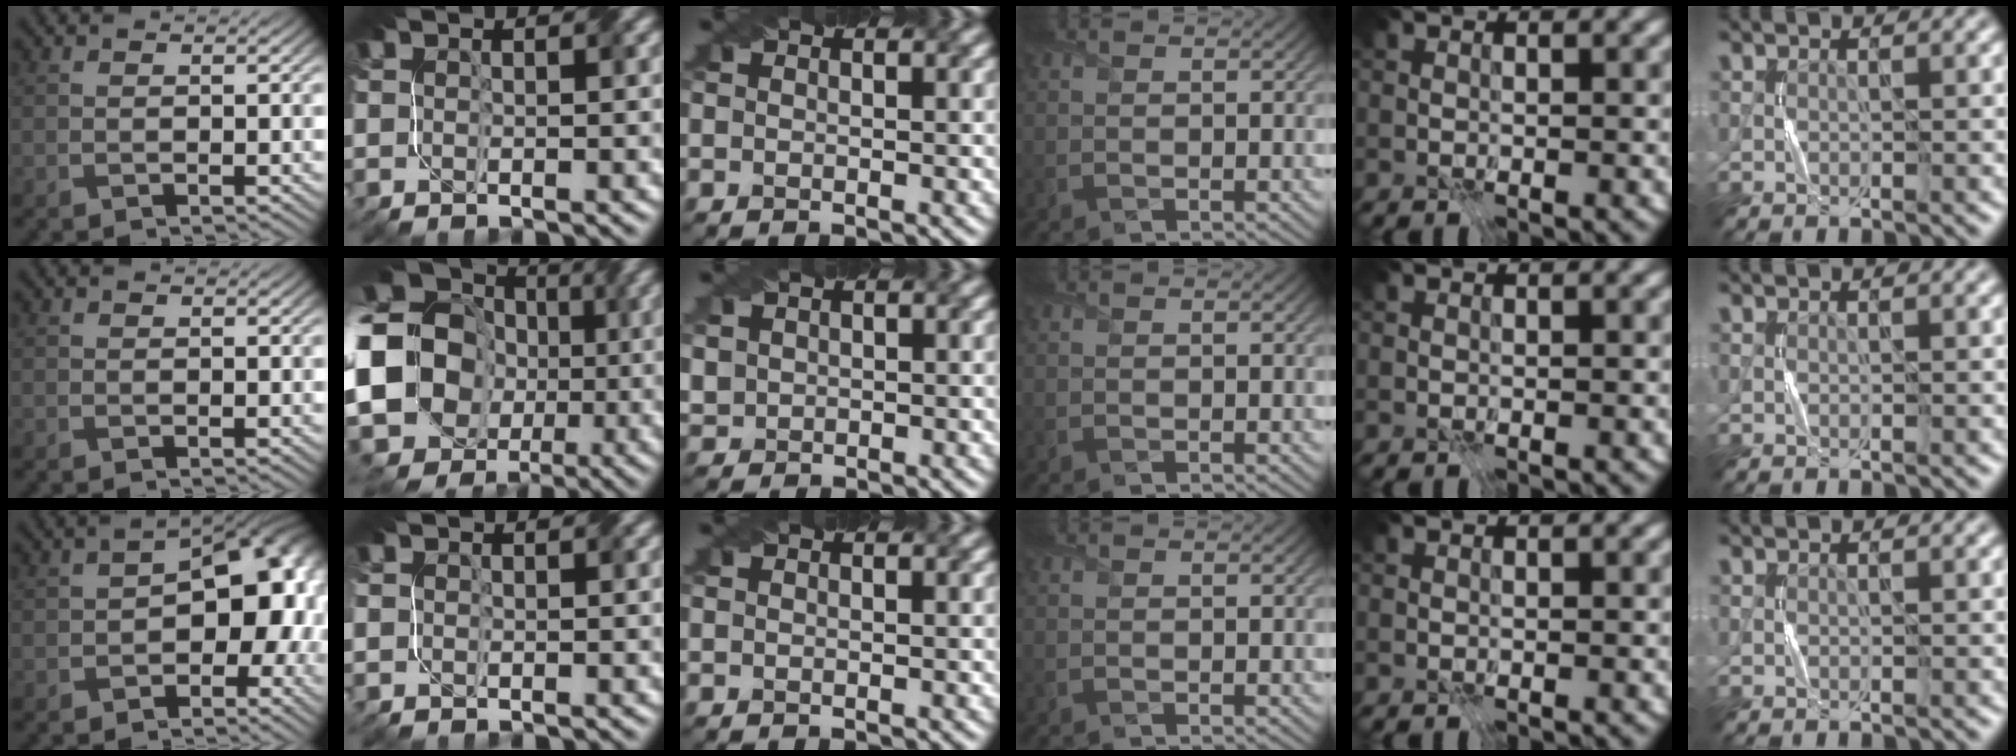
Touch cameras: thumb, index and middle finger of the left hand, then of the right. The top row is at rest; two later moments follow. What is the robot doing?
{"motion": "fold", "object": "paper"}